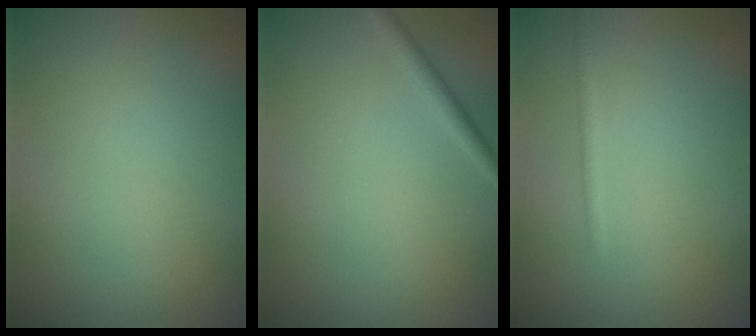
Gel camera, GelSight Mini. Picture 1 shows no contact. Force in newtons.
{"total": 1.4, "press": 1.4, "slide": 0.1}
{"total": 1.0, "press": 1.0, "slide": 0.0}